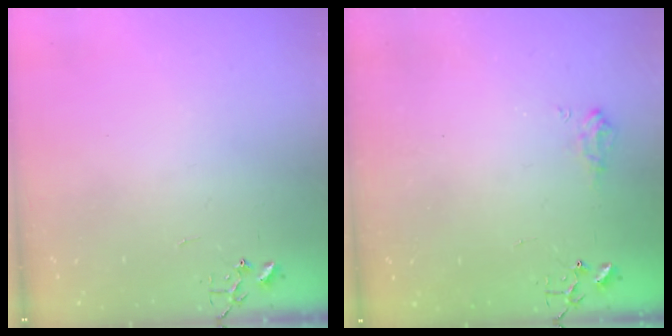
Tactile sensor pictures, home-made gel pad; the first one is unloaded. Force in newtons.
{"total": 8.7, "press": 8.6, "slide": 0.6}